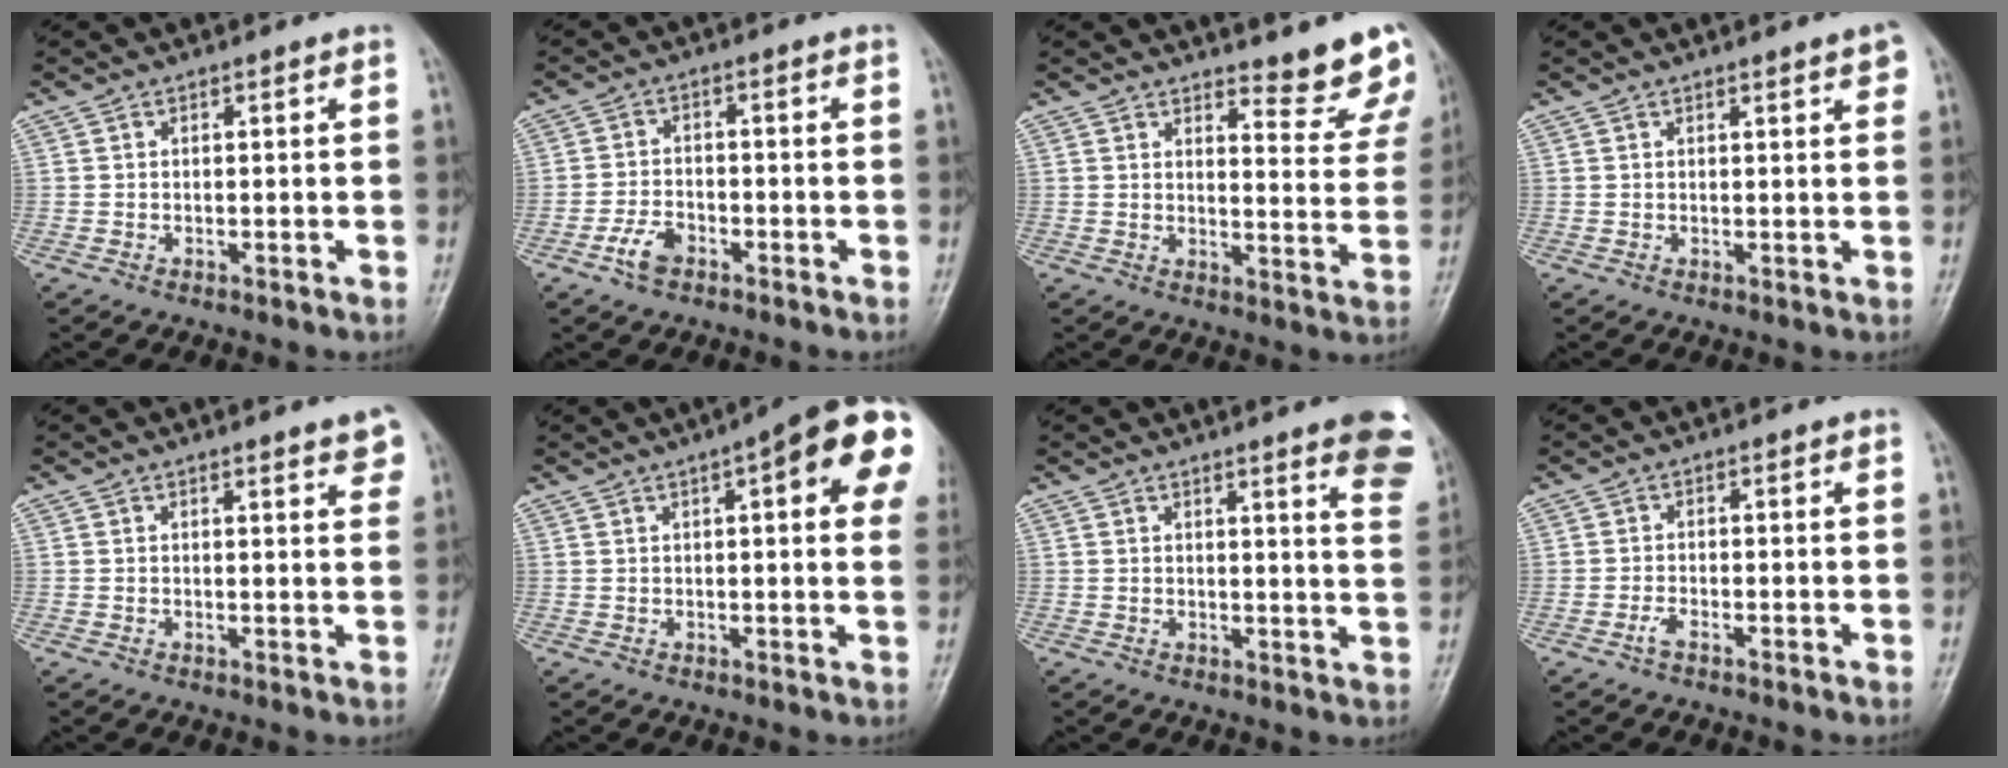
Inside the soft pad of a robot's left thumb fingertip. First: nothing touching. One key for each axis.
{"total": 4.2, "fx": -2.7, "fy": 2.3, "fz": 2.2, "tx": -0.045, "ty": 0.014, "tz": -0.051}
{"total": 9.8, "fx": 8.9, "fy": 2.2, "fz": 3.6, "tx": -0.012, "ty": -0.073, "tz": 0.098}
{"total": 2.7, "fx": 1.5, "fy": 0.6, "fz": 2.2, "tx": -0.023, "ty": -0.004, "tz": 0.016}
{"total": 4.5, "fx": 2.9, "fy": 1.1, "fz": 3.2, "tx": -0.026, "ty": -0.009, "tz": 0.031}
{"total": 16.3, "fx": 5.7, "fy": 4.2, "fz": 14.7, "tx": -0.177, "ty": 0.002, "tz": 0.061}
{"total": 11.8, "fx": 7.6, "fy": 1.8, "fz": 8.8, "tx": -0.082, "ty": -0.031, "tz": 0.073}
{"total": 1.2, "fx": -1.0, "fy": 0.3, "fz": 0.7, "tx": -0.024, "ty": 0.002, "tz": -0.021}